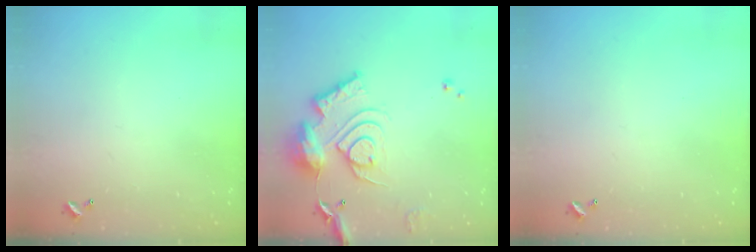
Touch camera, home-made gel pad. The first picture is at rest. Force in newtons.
{"total": 15.8, "press": 15.8, "slide": 1.0}
{"total": 0.0}